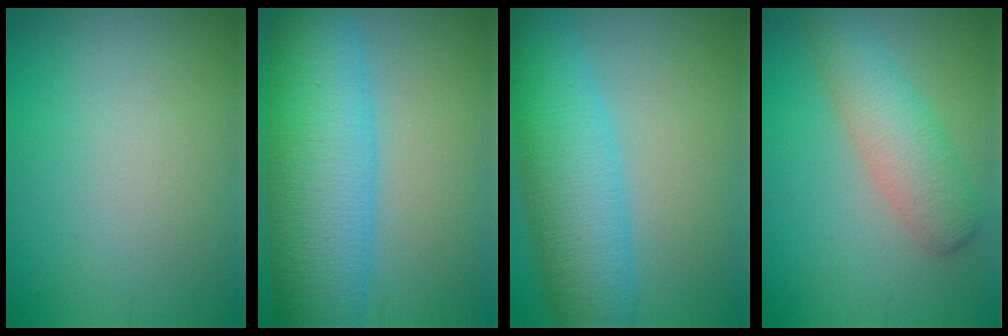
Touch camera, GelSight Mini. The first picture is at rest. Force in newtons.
{"total": 10.9, "press": 10.9, "slide": 0.2}
{"total": 7.9, "press": 7.9, "slide": 0.2}
{"total": 4.1, "press": 4.1, "slide": 0.2}